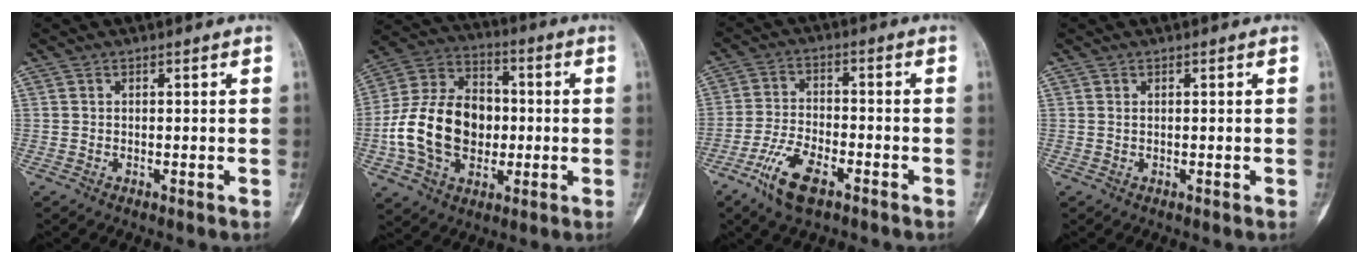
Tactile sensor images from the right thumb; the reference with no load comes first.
{"total": 19.4, "force": [-2.0, 14.1, 13.2], "torque": [-0.223, 0.033, -0.031]}
{"total": 9.2, "force": [-5.3, 3.7, 6.5], "torque": [-0.135, 0.018, -0.101]}
{"total": 0.0}